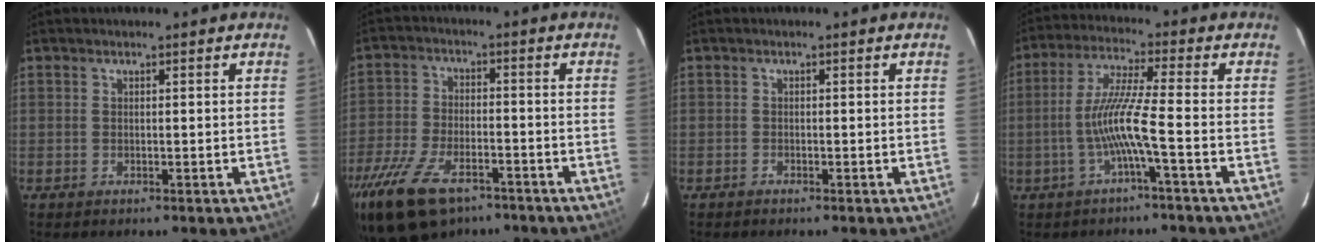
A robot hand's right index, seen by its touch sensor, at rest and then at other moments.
{"total": 16.7, "force": [-11.3, 7.9, 9.5], "torque": [-0.219, -0.034, -0.201]}
{"total": 0.6, "force": [-0.5, 0.3, -0.1], "torque": [0.001, 0.003, -0.012]}
{"total": 8.4, "force": [-2.9, -1.0, 7.8], "torque": [-0.167, 0.003, -0.054]}